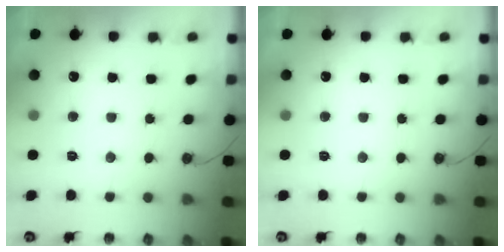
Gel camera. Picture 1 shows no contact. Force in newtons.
{"total": 0.0}